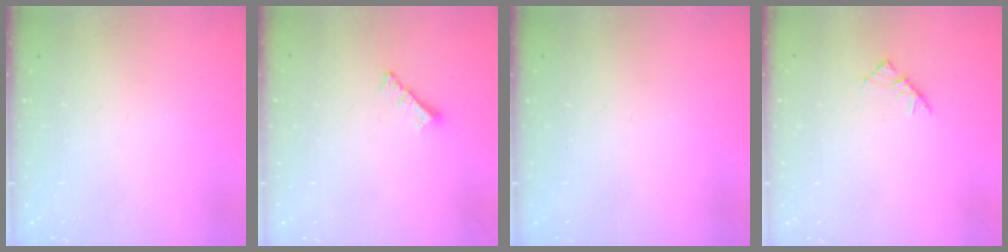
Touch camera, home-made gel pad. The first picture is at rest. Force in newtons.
{"total": 3.2, "press": 3.2, "slide": 0.7}
{"total": 0.0}
{"total": 2.9, "press": 2.8, "slide": 0.7}